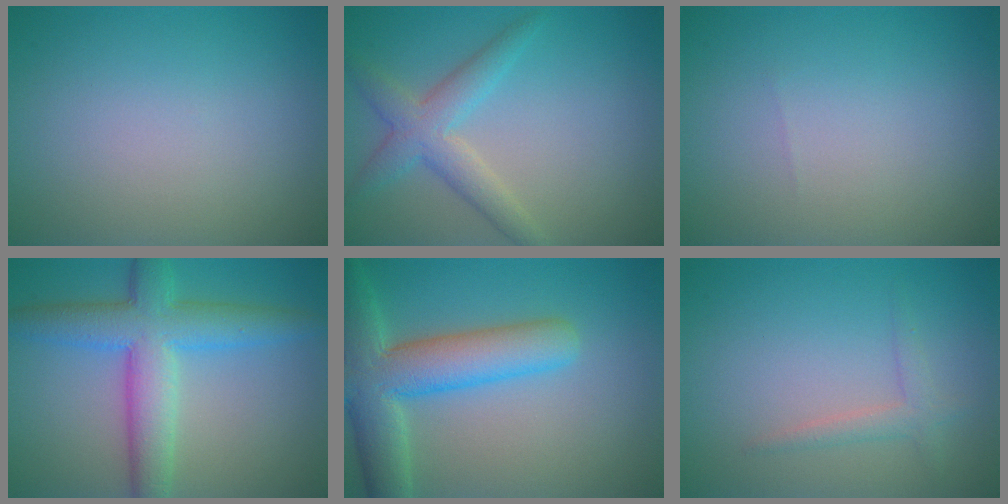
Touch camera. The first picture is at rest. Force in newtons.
{"total": 3.7, "press": 3.7, "slide": 0.1}
{"total": 0.0}
{"total": 7.1, "press": 7.1, "slide": 0.1}
{"total": 8.1, "press": 8.0, "slide": 0.7}
{"total": 1.6, "press": 1.5, "slide": 0.1}